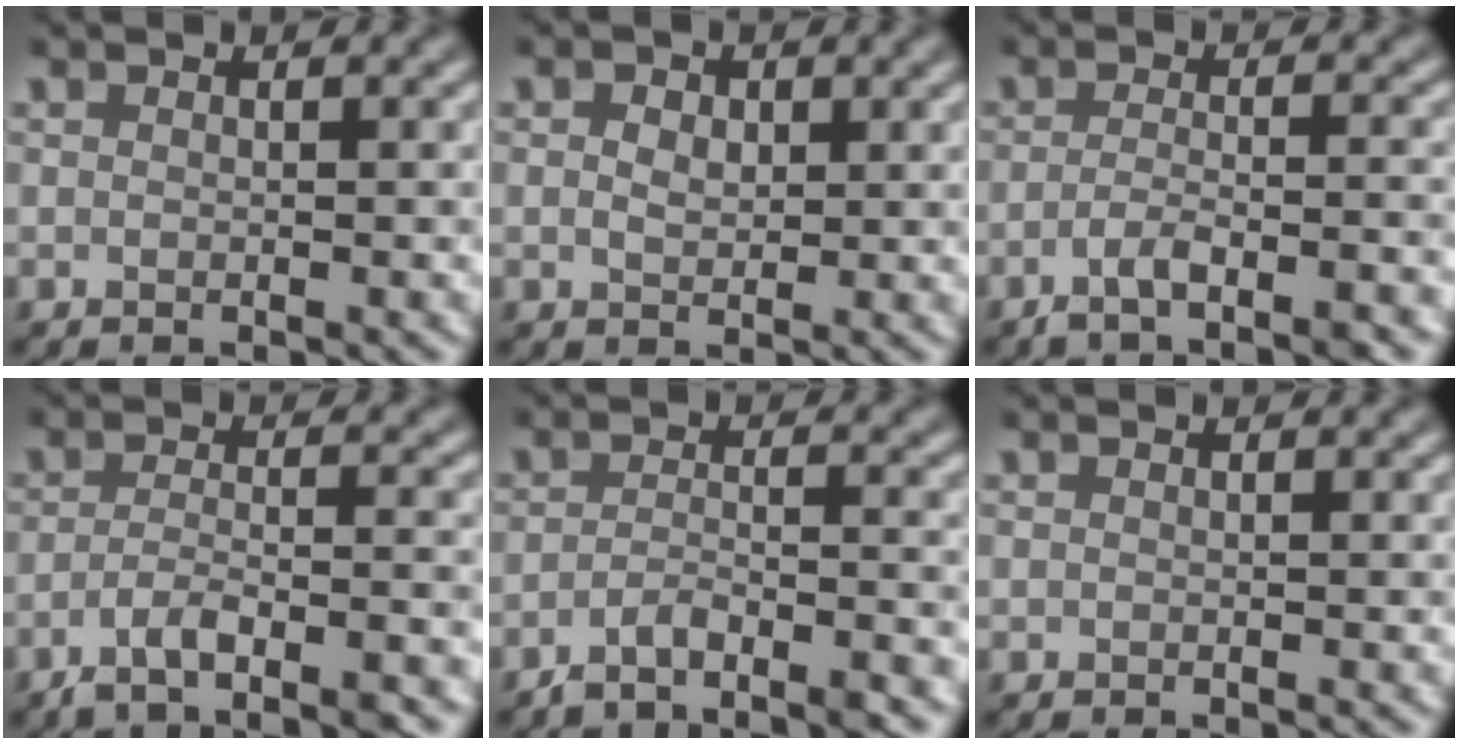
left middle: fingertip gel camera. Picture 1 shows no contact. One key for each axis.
{"total": 1.8, "fx": 0.5, "fy": 1.3, "fz": 1.1, "tx": -0.017, "ty": -0.004, "tz": 0.008}
{"total": 3.9, "fx": -2.3, "fy": 0.9, "fz": 3.0, "tx": -0.047, "ty": 0.000, "tz": -0.051}
{"total": 4.9, "fx": -3.2, "fy": 1.1, "fz": 3.5, "tx": -0.054, "ty": -0.001, "tz": -0.059}
{"total": 3.6, "fx": -2.7, "fy": 0.7, "fz": 2.2, "tx": -0.034, "ty": 0.002, "tz": -0.055}
{"total": 0.0}